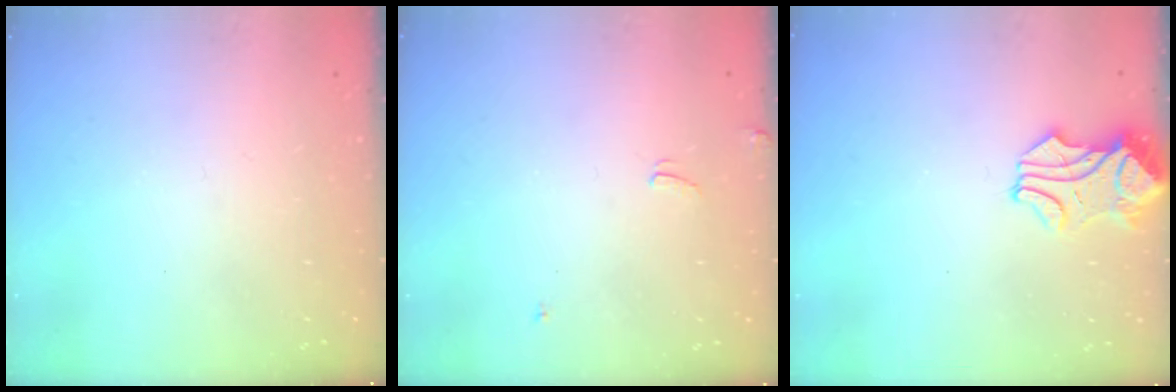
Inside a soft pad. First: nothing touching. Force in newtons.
{"total": 3.5, "press": 3.5, "slide": 0.4}
{"total": 1.0, "press": 0.8, "slide": 0.6}